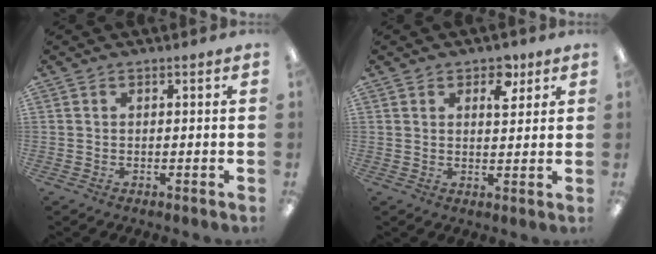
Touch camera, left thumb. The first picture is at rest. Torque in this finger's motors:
{"motor_torque": [-0.16, 0.09, -0.28, 0.09, 0.00]}